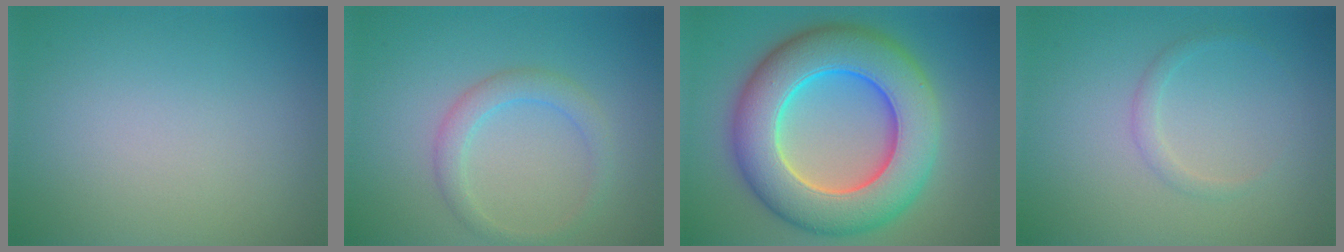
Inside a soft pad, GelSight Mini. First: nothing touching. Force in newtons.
{"total": 2.3, "press": 2.3, "slide": 0.0}
{"total": 12.3, "press": 12.3, "slide": 0.2}
{"total": 1.0, "press": 1.0, "slide": 0.1}